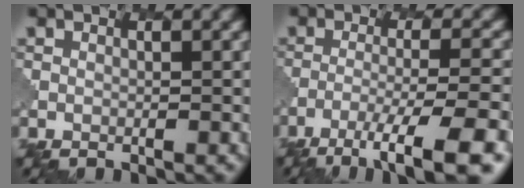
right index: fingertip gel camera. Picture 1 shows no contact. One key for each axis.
{"total": 8.4, "fx": -5.5, "fy": 1.6, "fz": 6.1, "tx": -0.092, "ty": 0.000, "tz": -0.086}